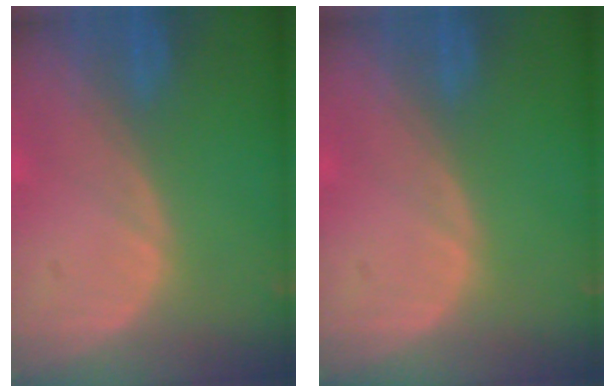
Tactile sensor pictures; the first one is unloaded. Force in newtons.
{"total": 0.0}